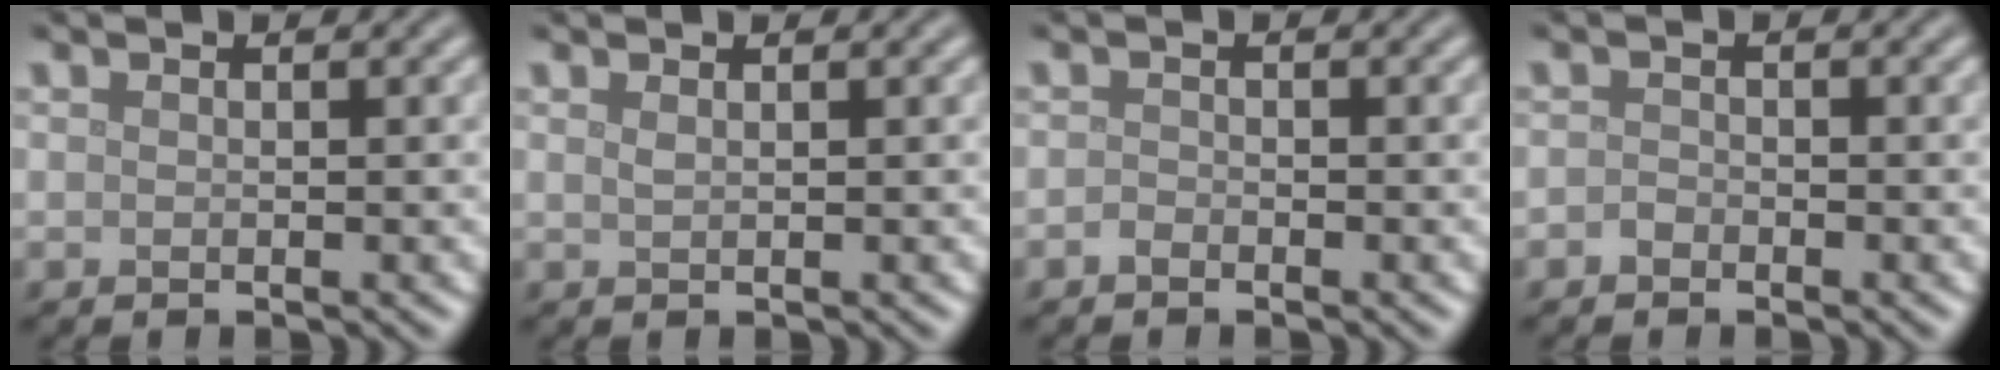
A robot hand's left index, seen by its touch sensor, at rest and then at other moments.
{"total": 0.6, "force": [0.4, 0.2, 0.4], "torque": [-0.007, 0.001, 0.008]}
{"total": 0.6, "force": [-0.5, 0.3, 0.2], "torque": [-0.004, -0.001, -0.011]}
{"total": 0.8, "force": [-0.5, 0.5, 0.2], "torque": [-0.003, 0.000, -0.012]}